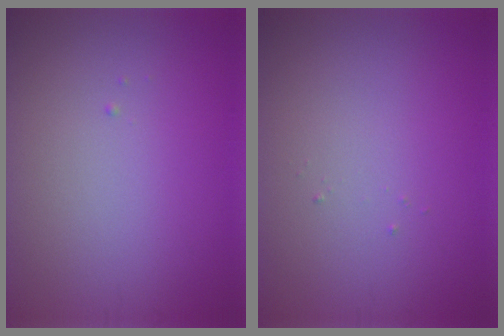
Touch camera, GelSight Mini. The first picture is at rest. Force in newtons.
{"total": 0.0}